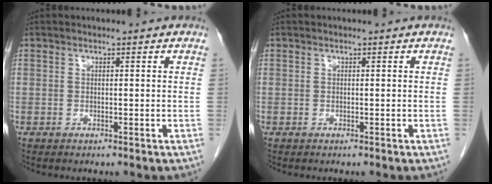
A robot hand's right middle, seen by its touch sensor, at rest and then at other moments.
{"total": 0.0}